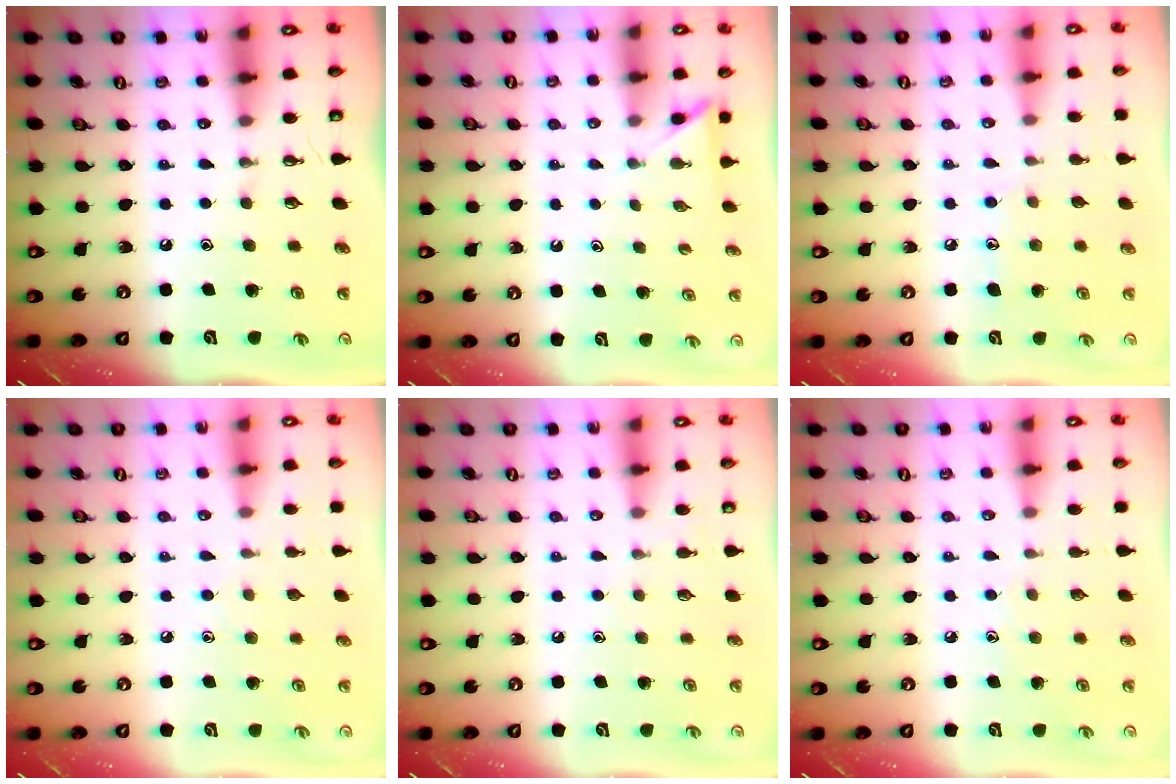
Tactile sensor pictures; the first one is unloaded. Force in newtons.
{"total": 2.5, "press": 2.5, "slide": 0.3}
{"total": 7.8, "press": 7.8, "slide": 0.6}
{"total": 4.9, "press": 4.9, "slide": 0.6}
{"total": 4.6, "press": 4.6, "slide": 0.5}
{"total": 3.6, "press": 3.6, "slide": 0.3}